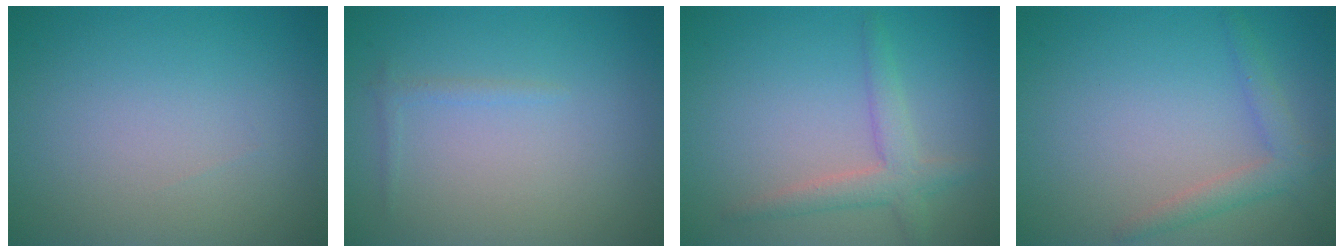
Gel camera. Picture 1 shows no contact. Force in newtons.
{"total": 0.7, "press": 0.7, "slide": 0.1}
{"total": 2.8, "press": 2.8, "slide": 0.2}
{"total": 2.3, "press": 2.3, "slide": 0.1}